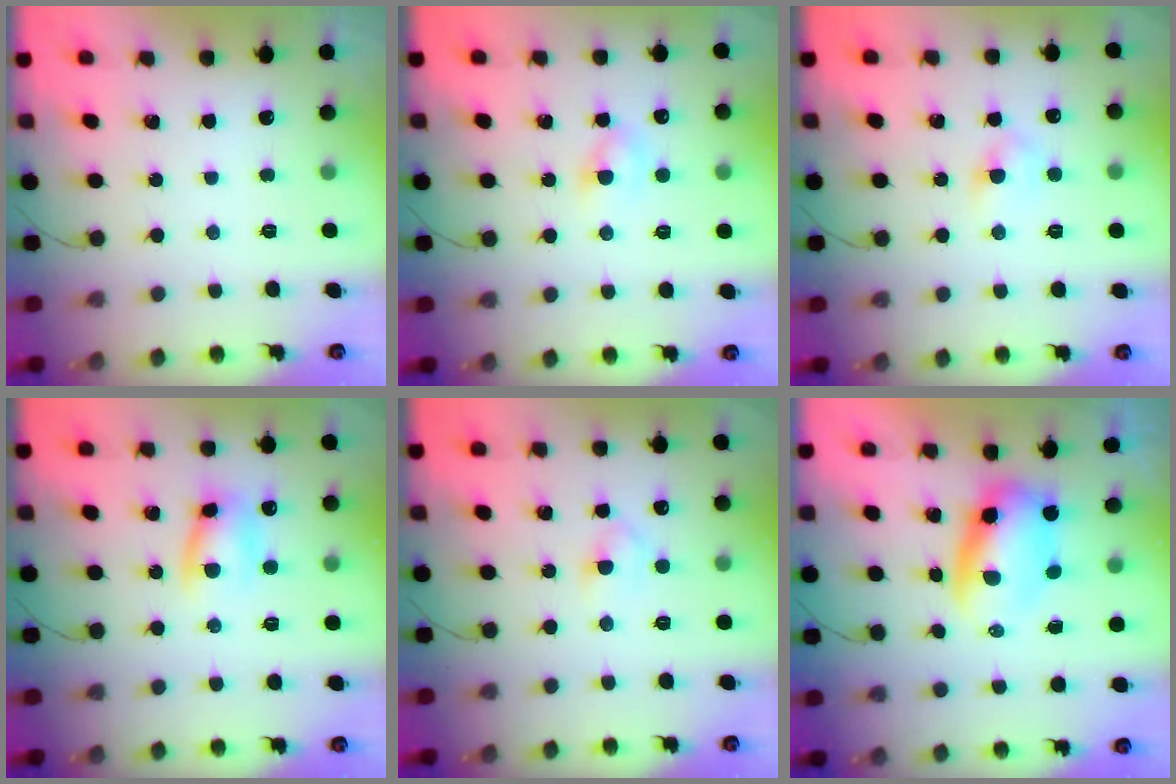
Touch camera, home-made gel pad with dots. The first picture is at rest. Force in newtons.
{"total": 2.9, "press": 2.7, "slide": 1.1}
{"total": 3.9, "press": 3.8, "slide": 1.0}
{"total": 8.8, "press": 8.7, "slide": 1.1}
{"total": 3.4, "press": 3.3, "slide": 1.1}
{"total": 6.5, "press": 6.3, "slide": 1.5}